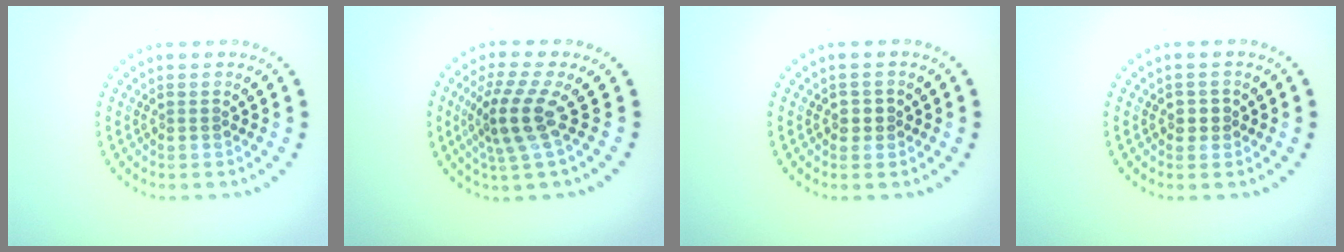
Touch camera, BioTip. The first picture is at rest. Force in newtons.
{"total": 4.0, "press": 2.9, "slide": 2.7}
{"total": 1.2, "press": 1.0, "slide": 0.5}
{"total": 1.2, "press": 1.0, "slide": 0.5}